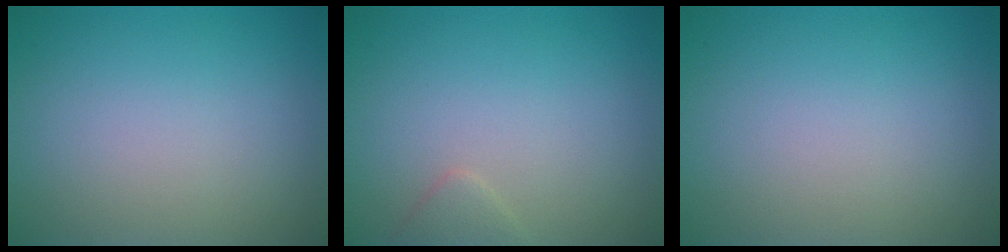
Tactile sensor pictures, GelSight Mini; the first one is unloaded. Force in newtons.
{"total": 1.2, "press": 1.2, "slide": 0.1}
{"total": 0.0}